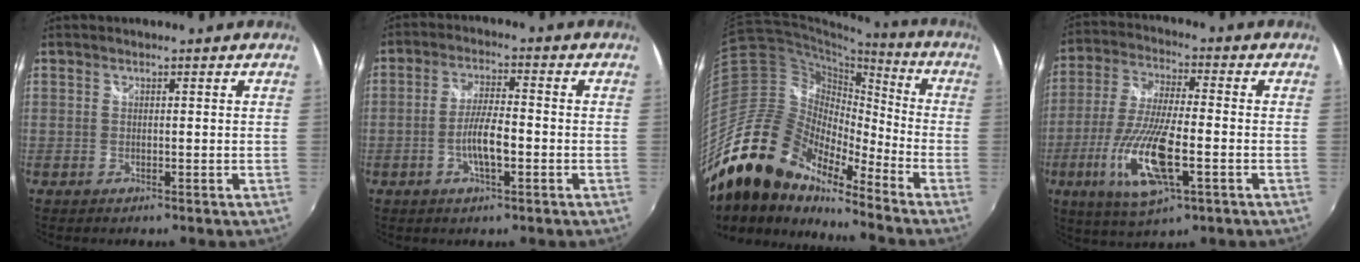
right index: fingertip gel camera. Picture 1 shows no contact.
{"total": 6.4, "force": [-2.1, 1.5, 5.8], "torque": [-0.113, 0.002, -0.038]}
{"total": 20.9, "force": [-16.3, 8.7, 9.8], "torque": [-0.184, -0.004, -0.316]}
{"total": 15.1, "force": [-5.1, 4.0, 13.6], "torque": [-0.288, -0.019, -0.097]}